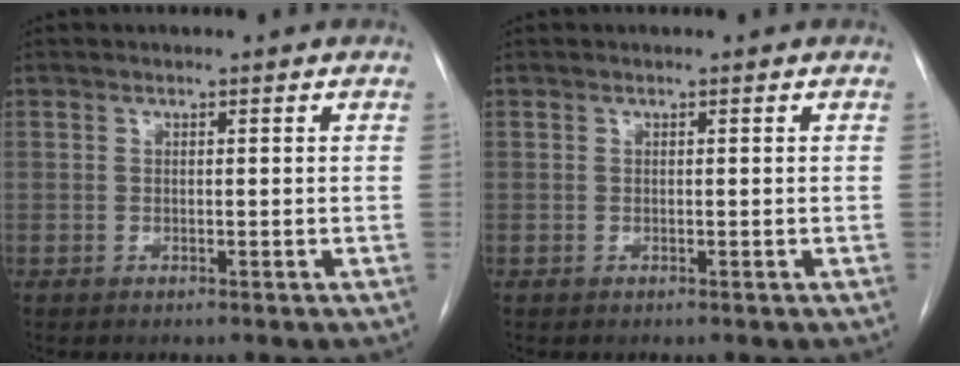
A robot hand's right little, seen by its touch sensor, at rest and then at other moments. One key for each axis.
{"total": 0.0}